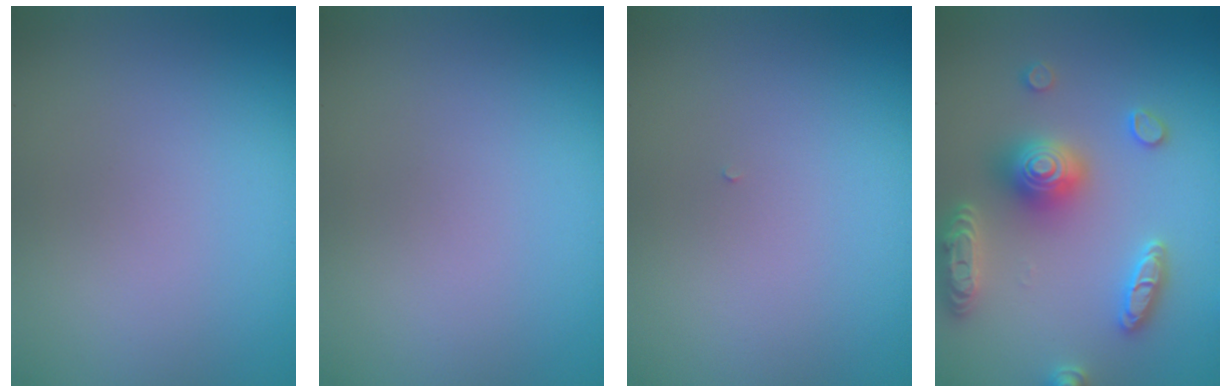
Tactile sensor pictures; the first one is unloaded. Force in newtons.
{"total": 0.0}
{"total": 0.0}
{"total": 5.3, "press": 5.3, "slide": 0.8}